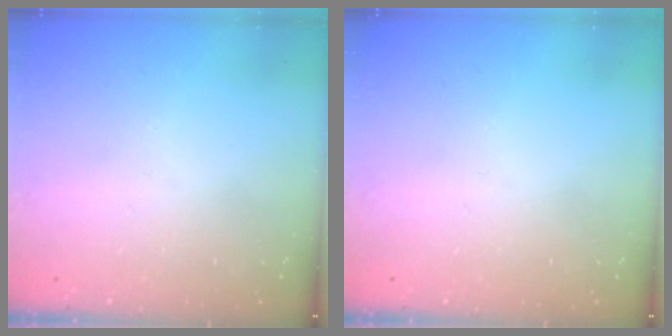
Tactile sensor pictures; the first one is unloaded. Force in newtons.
{"total": 0.0}